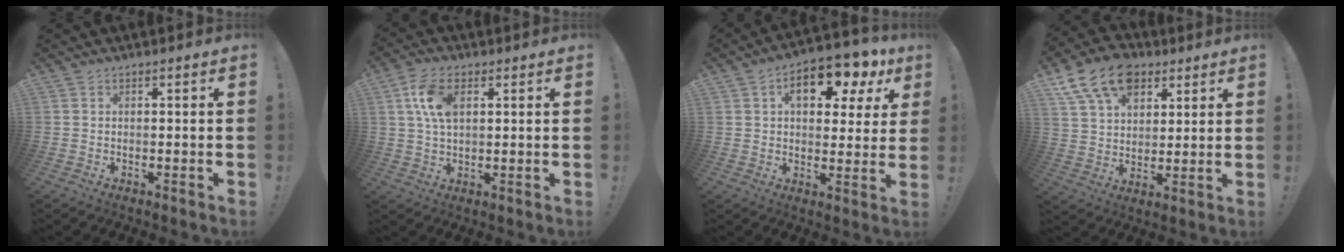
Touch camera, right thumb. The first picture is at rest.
{"total": 9.1, "force": [2.7, 5.2, 6.9], "torque": [-0.134, 0.003, 0.050]}
{"total": 13.5, "force": [6.0, 6.6, 10.1], "torque": [-0.148, -0.022, 0.099]}
{"total": 15.6, "force": [8.2, 10.6, 7.9], "torque": [-0.134, -0.035, 0.157]}